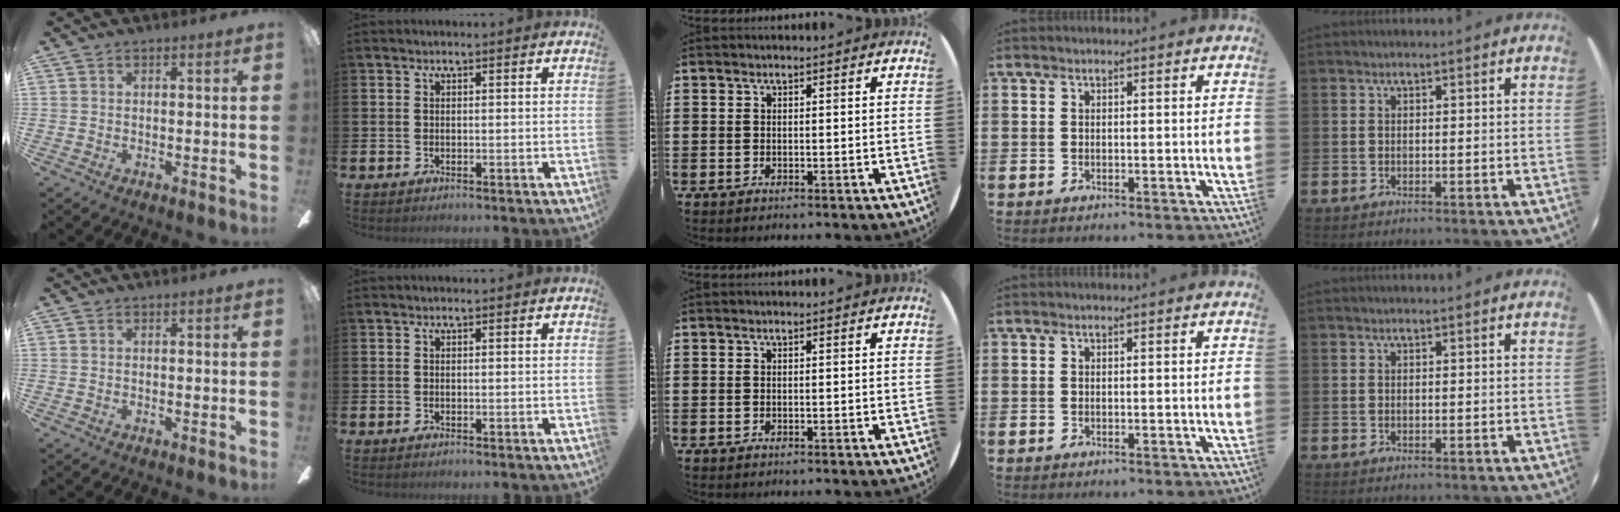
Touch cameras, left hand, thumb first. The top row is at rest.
{}